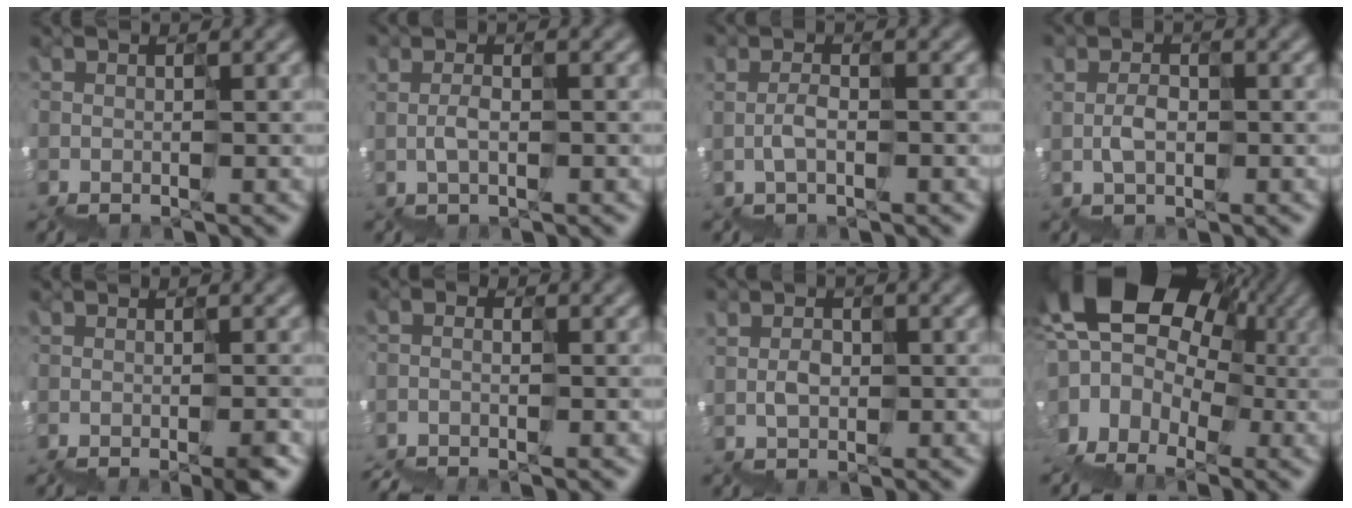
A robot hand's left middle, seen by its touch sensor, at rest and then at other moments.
{"total": 1.0, "force": [0.9, -0.1, -0.3], "torque": [0.006, 0.009, 0.020]}
{"total": 0.6, "force": [0.6, -0.1, -0.1], "torque": [0.005, 0.011, 0.011]}
{"total": 0.9, "force": [0.9, 0.3, -0.2], "torque": [0.007, 0.015, 0.018]}
{"total": 4.0, "force": [-2.3, 1.3, 3.0], "torque": [-0.040, -0.013, -0.032]}
{"total": 3.1, "force": [-2.3, 1.0, 1.8], "torque": [-0.041, -0.012, -0.040]}
{"total": 1.1, "force": [0.8, 0.6, -0.2], "torque": [0.009, 0.014, 0.019]}
{"total": 15.6, "force": [3.4, 11.7, 9.7], "torque": [-0.148, 0.023, 0.063]}